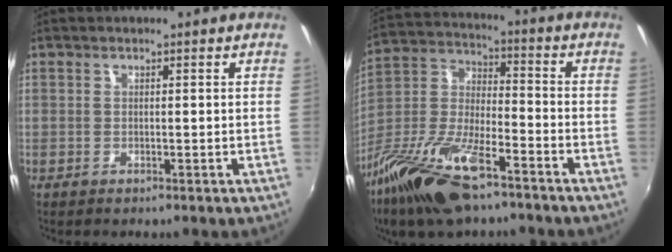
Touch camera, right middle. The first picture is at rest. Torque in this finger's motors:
{"motor_torque": [1.09, -1.04, 0.37, 0.21]}